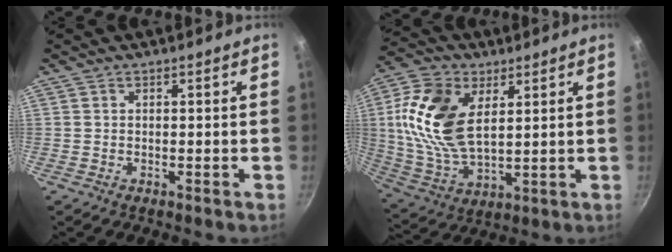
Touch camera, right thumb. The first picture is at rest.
{"total": 17.4, "force": [4.4, 10.2, 13.4], "torque": [-0.253, -0.010, 0.090]}